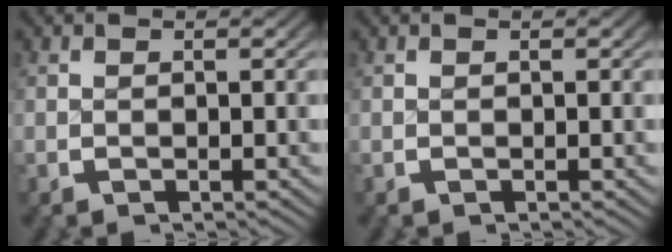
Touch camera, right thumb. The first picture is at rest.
{"total": 0.0}